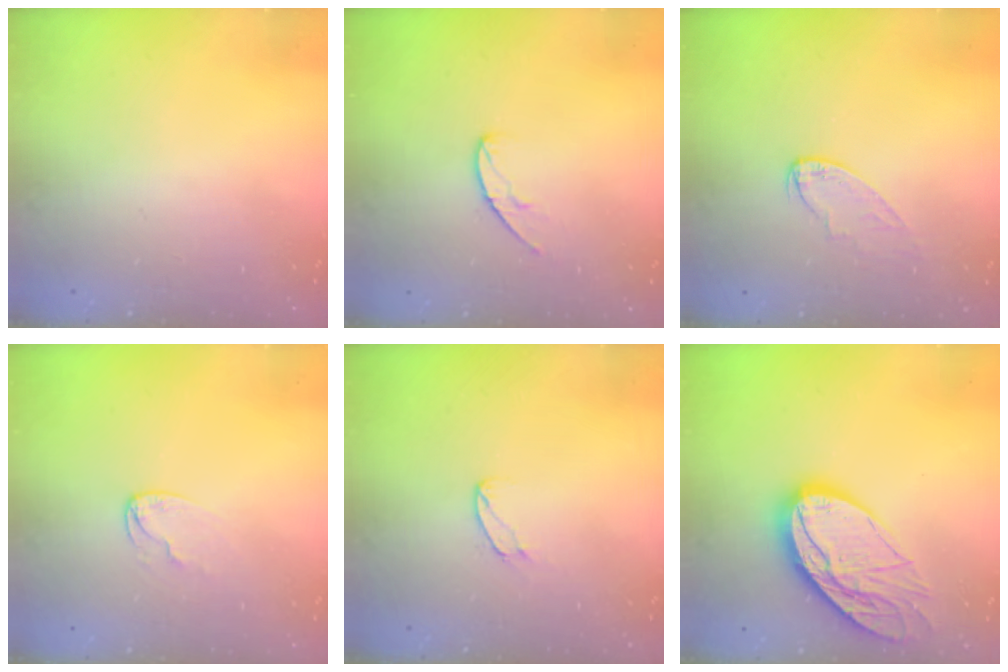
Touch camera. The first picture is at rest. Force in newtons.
{"total": 6.6, "press": 6.6, "slide": 0.5}
{"total": 4.9, "press": 4.9, "slide": 0.2}
{"total": 6.3, "press": 6.3, "slide": 0.6}
{"total": 5.7, "press": 5.7, "slide": 0.5}
{"total": 14.9, "press": 14.9, "slide": 1.2}